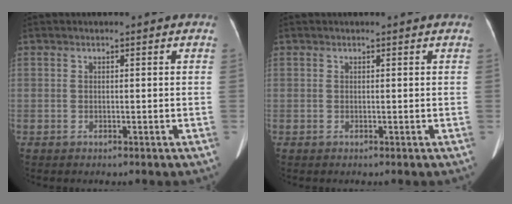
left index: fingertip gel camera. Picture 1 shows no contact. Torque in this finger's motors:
{"motor_torque": [0.15, -0.71, -0.01, 0.01]}